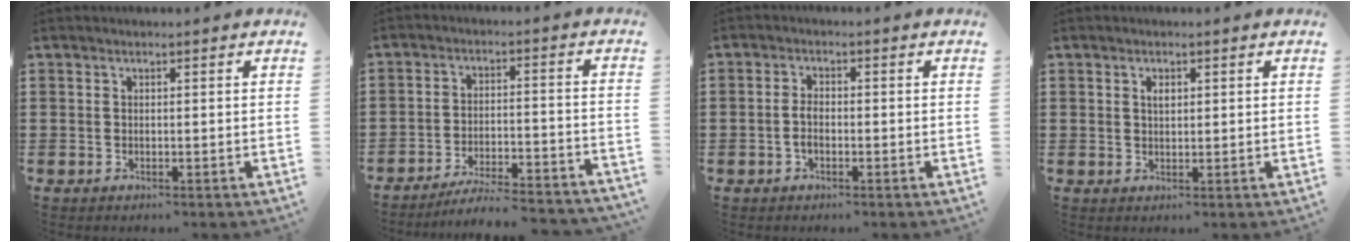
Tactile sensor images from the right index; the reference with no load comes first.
{"total": 5.8, "force": [-5.5, -0.2, 1.8], "torque": [-0.030, -0.005, -0.106]}
{"total": 2.3, "force": [-0.8, 1.1, 1.8], "torque": [-0.045, -0.003, -0.016]}
{"total": 1.3, "force": [0.4, 0.6, 1.0], "torque": [-0.023, 0.004, 0.007]}